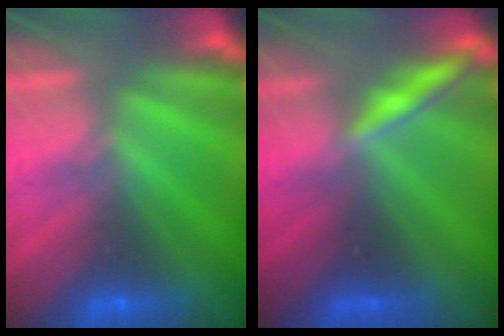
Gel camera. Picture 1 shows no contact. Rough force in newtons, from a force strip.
{"total": 2.0}